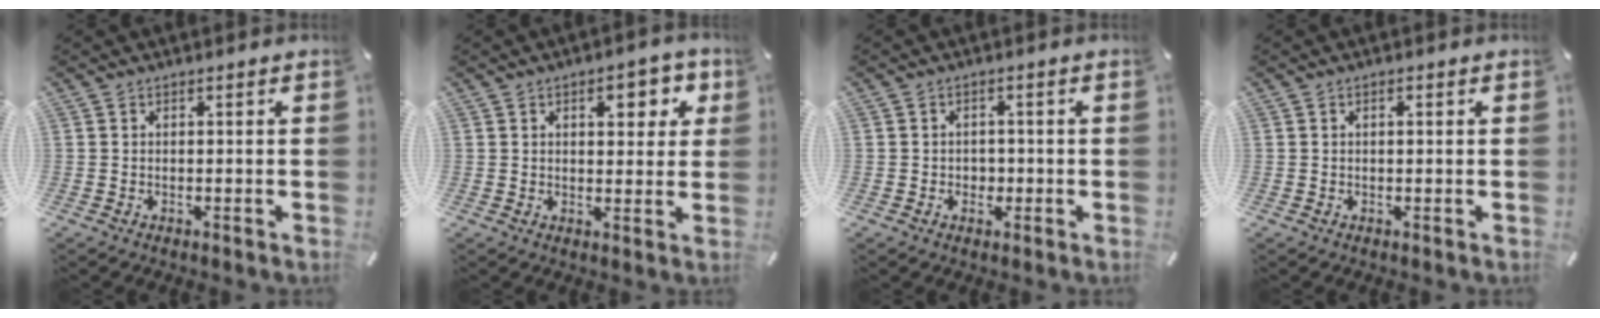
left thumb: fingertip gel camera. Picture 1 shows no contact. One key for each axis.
{"total": 7.5, "fx": 3.0, "fy": 4.2, "fz": 5.5, "tx": -0.060, "ty": -0.009, "tz": 0.041}
{"total": 2.3, "fx": -0.5, "fy": 2.0, "fz": 0.9, "tx": -0.018, "ty": 0.004, "tz": -0.012}
{"total": 0.9, "fx": 0.2, "fy": 0.4, "fz": 0.8, "tx": -0.016, "ty": 0.004, "tz": 0.001}